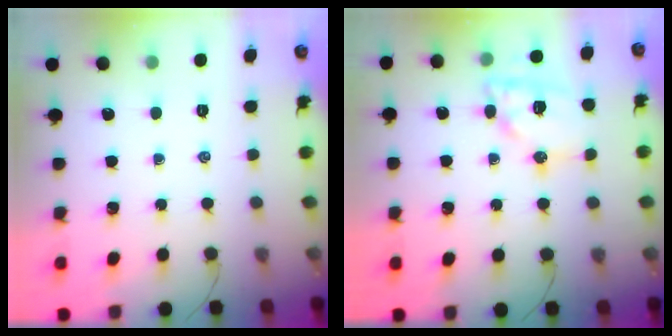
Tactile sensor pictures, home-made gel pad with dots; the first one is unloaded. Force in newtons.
{"total": 12.6, "press": 12.5, "slide": 1.9}